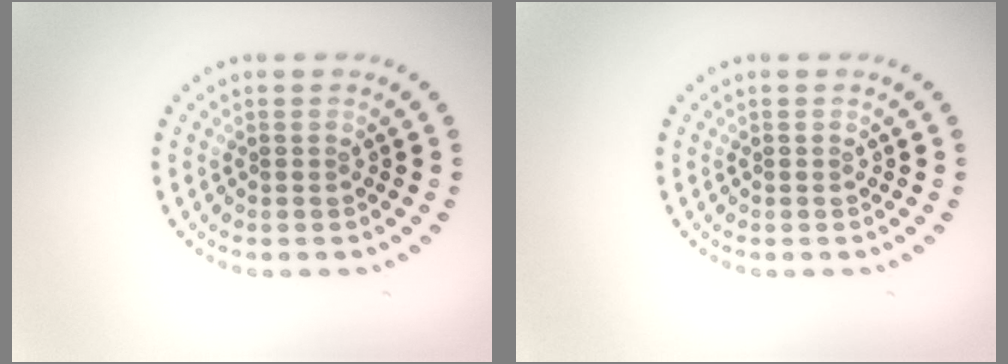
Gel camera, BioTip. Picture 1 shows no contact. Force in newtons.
{"total": 0.0}